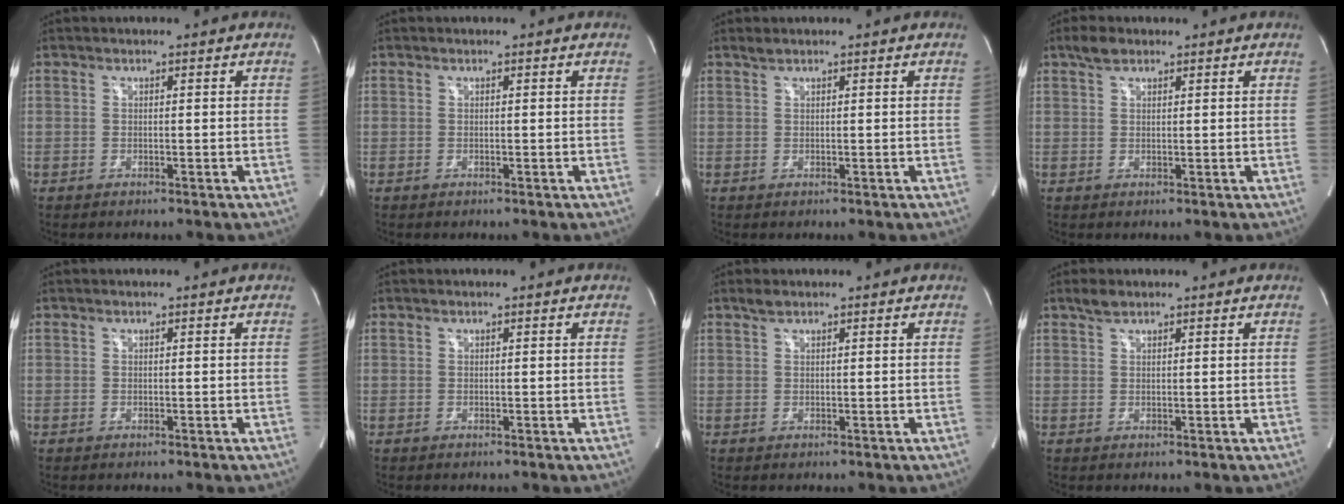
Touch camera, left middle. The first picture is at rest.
{"total": 0.0}
{"total": 0.7, "force": [0.6, -0.1, 0.2], "torque": [-0.010, 0.004, 0.017]}
{"total": 2.4, "force": [1.8, 1.1, 1.1], "torque": [-0.029, 0.009, 0.034]}
{"total": 0.0}
{"total": 0.0}
{"total": 1.1, "force": [1.0, 0.2, 0.5], "torque": [-0.018, 0.006, 0.023]}
{"total": 1.7, "force": [1.5, 0.6, 0.8], "torque": [-0.022, 0.006, 0.031]}